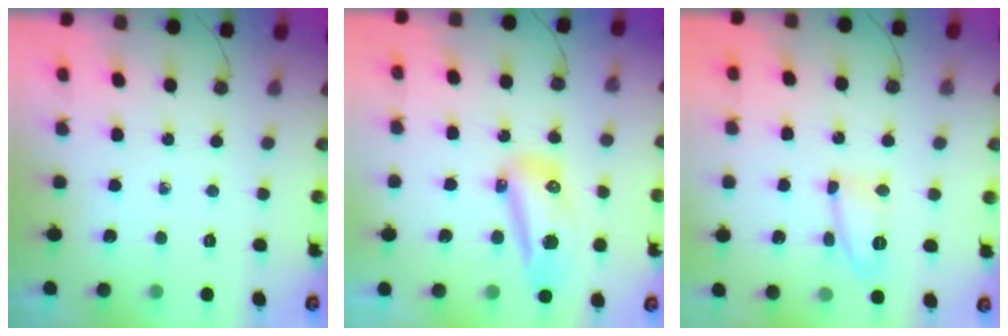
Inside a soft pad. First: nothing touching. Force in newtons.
{"total": 18.4, "press": 13.7, "slide": 12.3}
{"total": 10.3, "press": 10.3, "slide": 1.2}